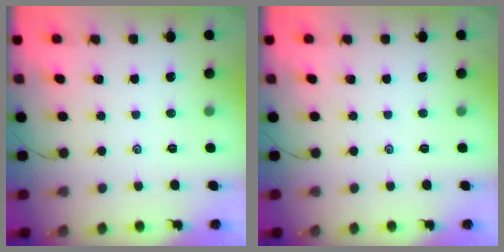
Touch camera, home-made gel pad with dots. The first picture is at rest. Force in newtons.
{"total": 0.0}